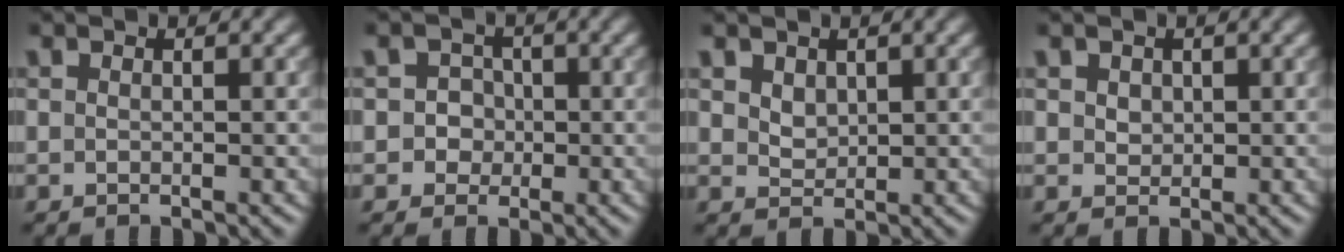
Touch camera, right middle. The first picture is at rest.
{"total": 2.4, "force": [-0.1, 2.3, 0.6], "torque": [0.016, 0.007, -0.011]}
{"total": 1.6, "force": [0.8, 1.1, 0.7], "torque": [-0.015, -0.003, 0.017]}
{"total": 1.2, "force": [0.4, 1.0, 0.5], "torque": [-0.008, 0.001, 0.009]}